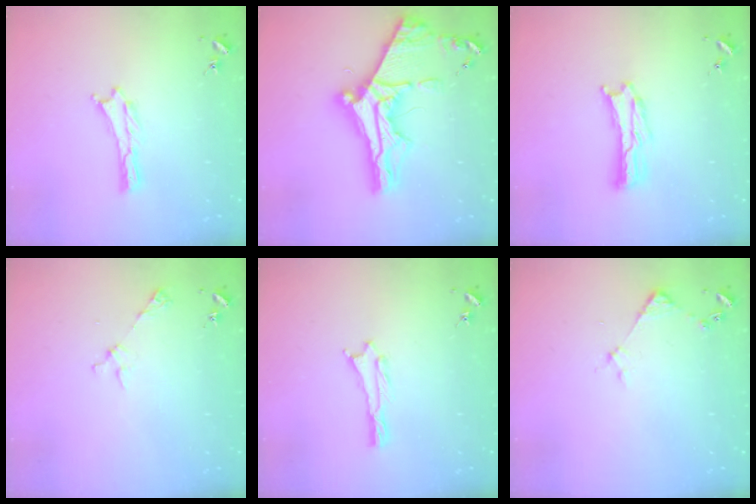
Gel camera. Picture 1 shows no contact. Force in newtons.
{"total": 10.6, "press": 10.5, "slide": 1.3}
{"total": 1.6, "press": 1.6, "slide": 0.3}
{"total": 3.3, "press": 3.3, "slide": 0.2}
{"total": 0.7, "press": 0.7, "slide": 0.1}
{"total": 3.7, "press": 3.7, "slide": 0.2}